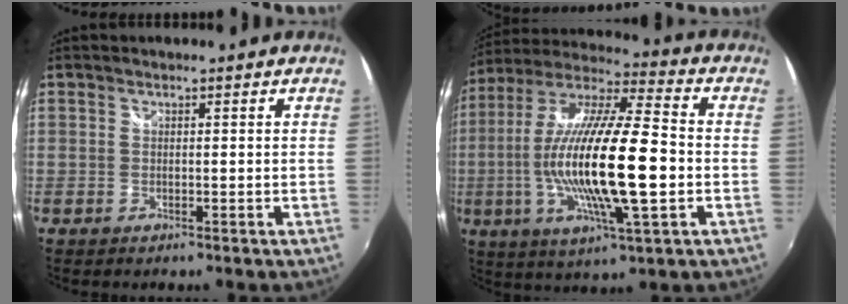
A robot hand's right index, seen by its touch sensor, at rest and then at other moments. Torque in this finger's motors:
{"motor_torque": [1.89, -0.25, 1.05, 0.21]}